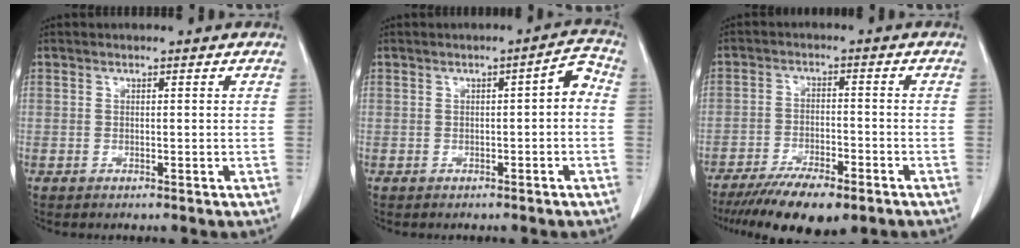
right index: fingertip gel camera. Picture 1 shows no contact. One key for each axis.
{"total": 3.1, "fx": -0.4, "fy": 0.8, "fz": 3.0, "tx": -0.037, "ty": 0.018, "tz": -0.006}
{"total": 11.4, "fx": -8.4, "fy": 3.0, "fz": 7.1, "tx": -0.110, "ty": -0.017, "tz": -0.130}